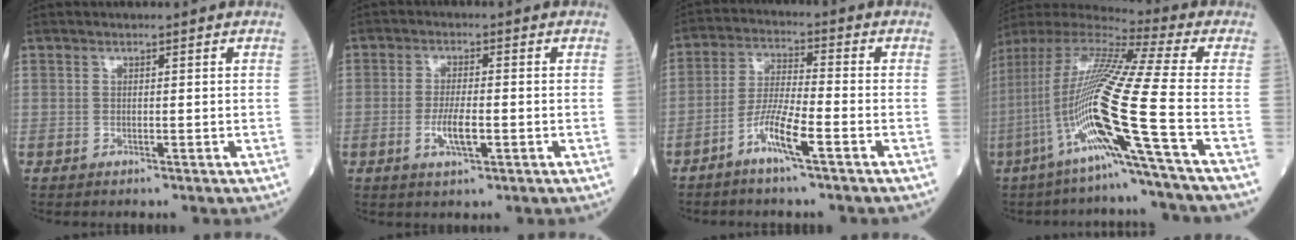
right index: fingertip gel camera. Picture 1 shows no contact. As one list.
[{"total": 4.4, "force": [-1.4, 0.9, 4.1], "torque": [-0.082, -0.003, -0.024]}, {"total": 6.8, "force": [-3.9, 0.2, 5.6], "torque": [-0.114, 0.001, -0.078]}, {"total": 21.1, "force": [-7.7, -2.3, 19.5], "torque": [-0.413, -0.023, -0.161]}]